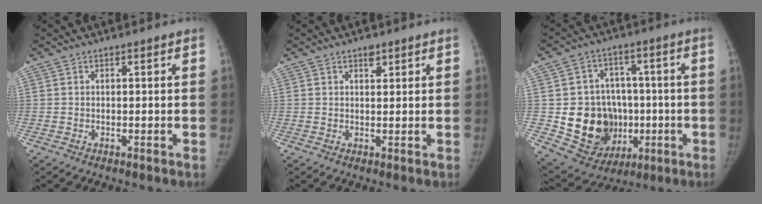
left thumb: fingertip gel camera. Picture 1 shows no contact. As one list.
[{"total": 1.9, "force": [1.2, 1.0, 1.0], "torque": [-0.004, -0.006, 0.017]}, {"total": 17.2, "force": [-2.3, 14.5, 9.0], "torque": [-0.098, 0.018, -0.009]}]